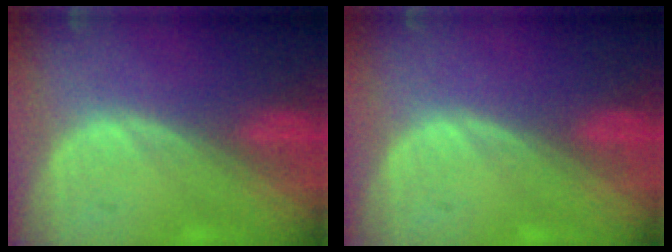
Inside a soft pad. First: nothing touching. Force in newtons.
{"total": 0.0}